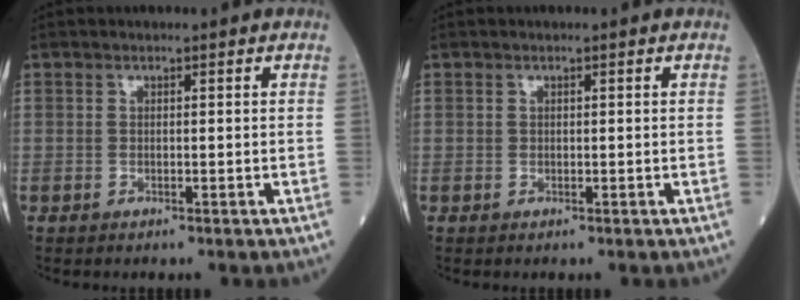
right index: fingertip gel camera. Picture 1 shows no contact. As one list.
[{"total": 0.0}]